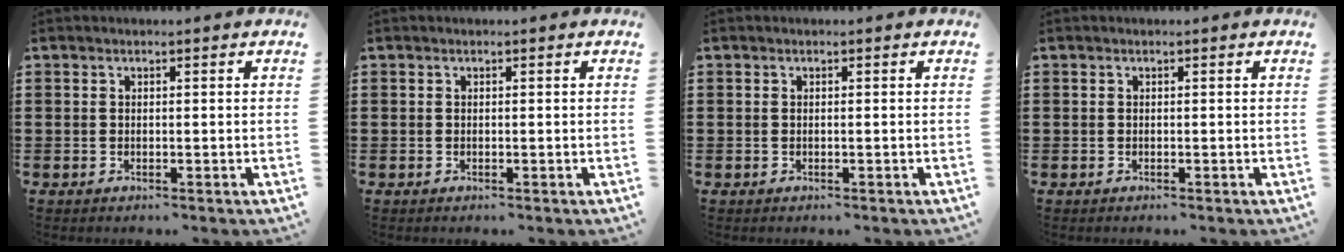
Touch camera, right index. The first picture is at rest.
{"total": 0.0}
{"total": 0.0}
{"total": 0.0}